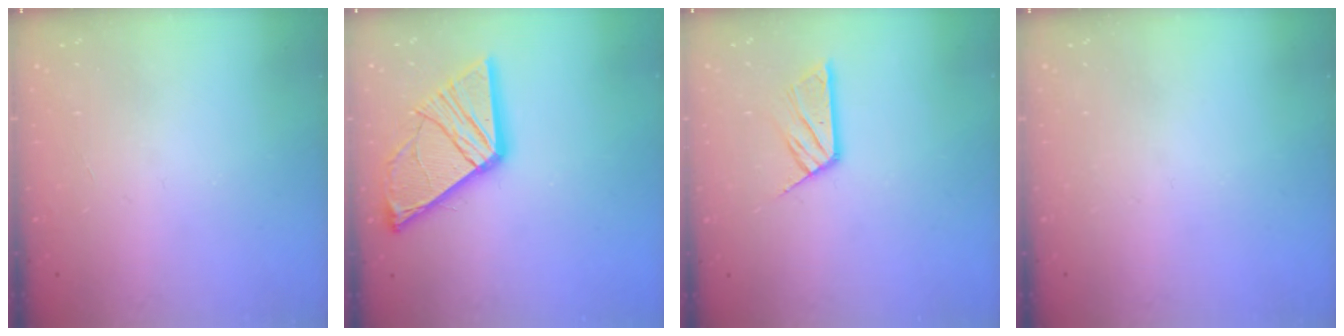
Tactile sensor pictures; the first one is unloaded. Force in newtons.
{"total": 18.2, "press": 18.1, "slide": 2.0}
{"total": 10.0, "press": 10.0, "slide": 0.7}
{"total": 0.0}